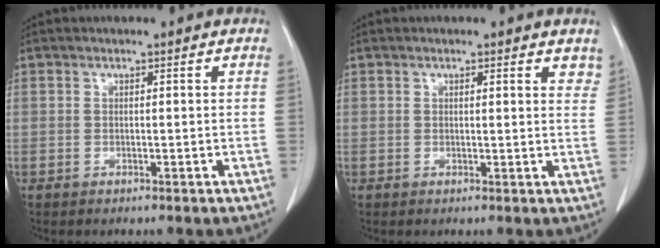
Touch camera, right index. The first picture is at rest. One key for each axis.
{"total": 3.3, "fx": 2.6, "fy": 1.0, "fz": 1.8, "tx": -0.013, "ty": -0.005, "tz": 0.019}